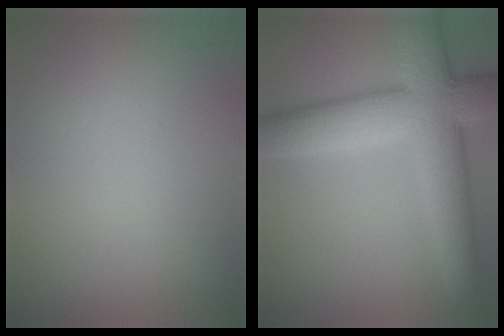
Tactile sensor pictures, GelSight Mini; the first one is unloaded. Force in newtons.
{"total": 9.6, "press": 9.6, "slide": 0.3}